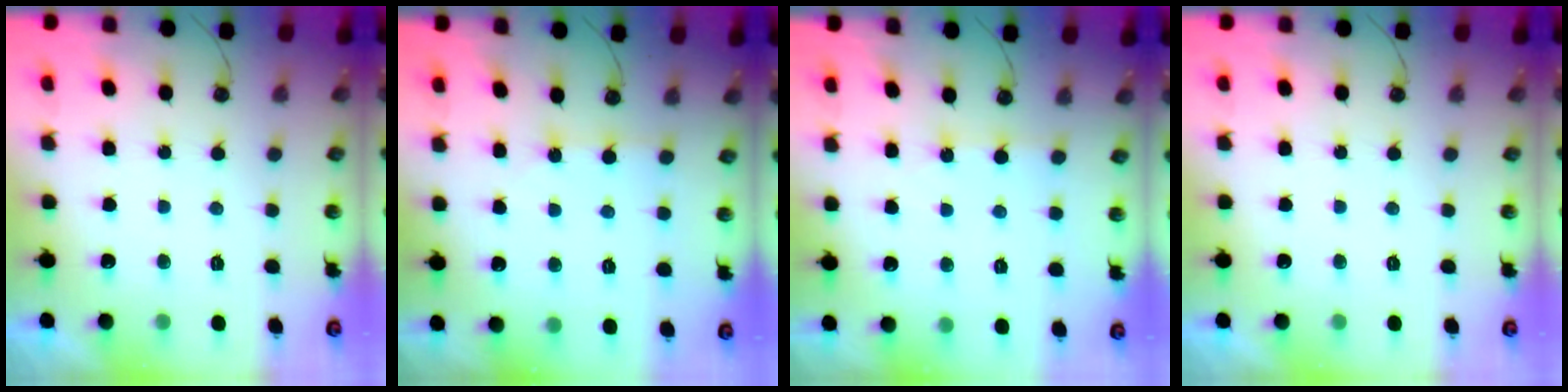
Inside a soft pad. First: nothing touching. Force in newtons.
{"total": 2.4, "press": 2.4, "slide": 0.3}
{"total": 2.6, "press": 2.6, "slide": 0.3}
{"total": 0.0}